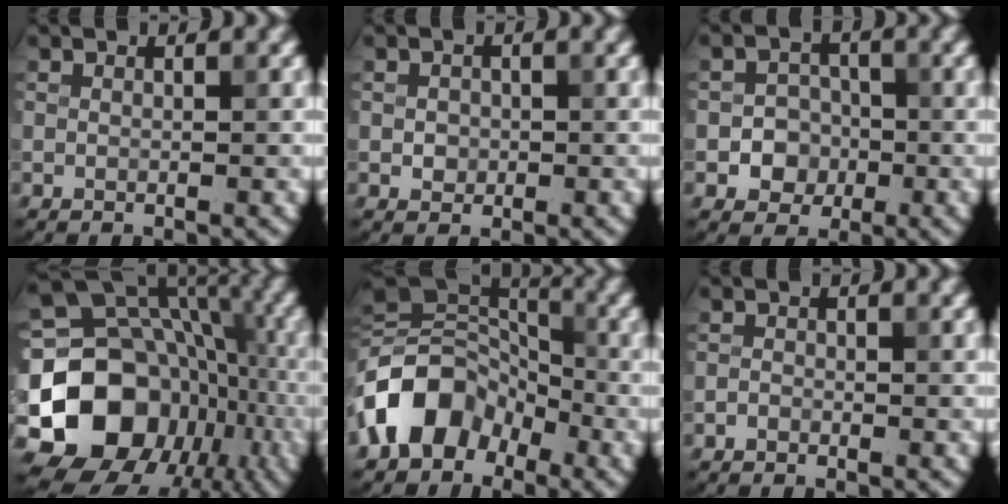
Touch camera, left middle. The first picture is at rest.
{"total": 1.2, "force": [-0.1, 1.1, 0.5], "torque": [-0.005, -0.004, -0.002]}
{"total": 3.4, "force": [-1.0, 3.1, 1.1], "torque": [0.007, 0.002, -0.033]}
{"total": 17.8, "force": [-5.2, 14.4, 9.0], "torque": [-0.171, 0.002, -0.100]}
{"total": 9.0, "force": [-4.0, 6.5, 4.7], "torque": [-0.076, 0.012, -0.093]}
{"total": 0.7, "force": [-0.5, 0.5, 0.1], "torque": [0.001, -0.001, -0.010]}